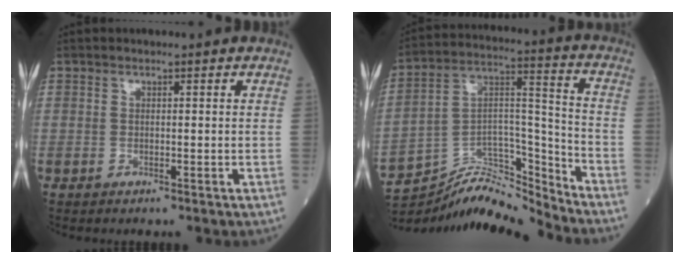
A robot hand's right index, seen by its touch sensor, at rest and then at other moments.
{"total": 14.1, "force": [-14.0, 0.0, 1.4], "torque": [-0.021, 0.057, -0.252]}